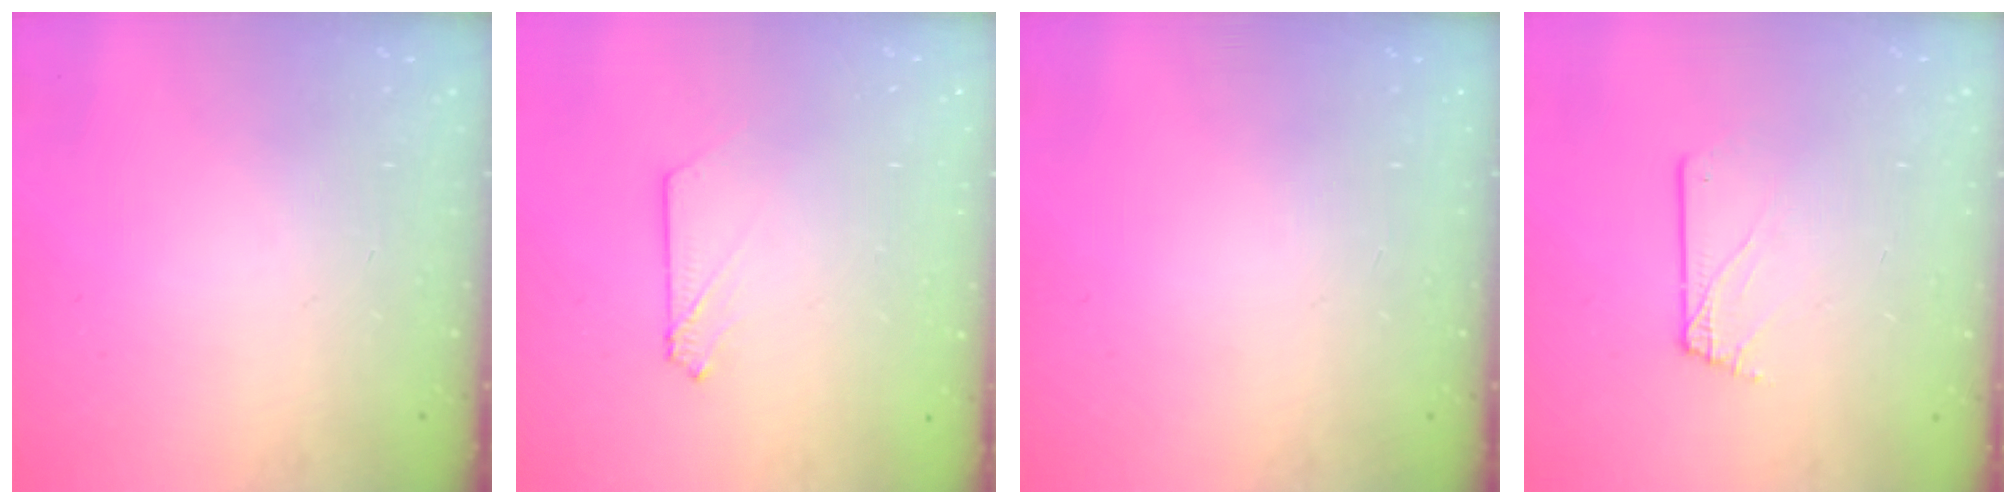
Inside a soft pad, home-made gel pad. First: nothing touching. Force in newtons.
{"total": 2.7, "press": 2.7, "slide": 0.3}
{"total": 0.0}
{"total": 1.1, "press": 1.1, "slide": 0.2}